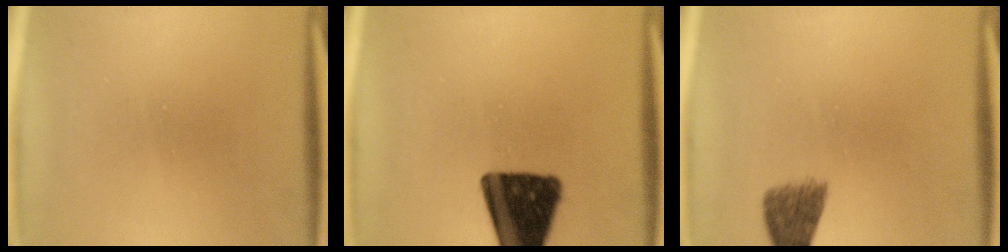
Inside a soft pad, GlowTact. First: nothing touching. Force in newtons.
{"total": 17.7}
{"total": 5.1}